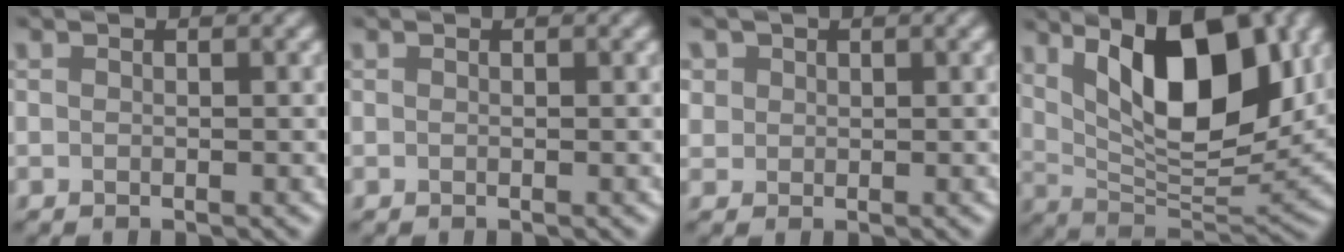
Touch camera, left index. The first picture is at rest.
{"total": 0.0}
{"total": 1.8, "force": [0.9, 1.5, 0.5], "torque": [-0.021, -0.001, 0.026]}
{"total": 12.3, "force": [4.7, 5.0, 10.2], "torque": [-0.150, -0.002, 0.079]}